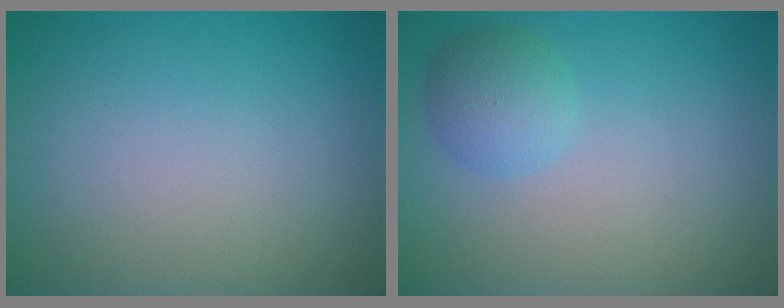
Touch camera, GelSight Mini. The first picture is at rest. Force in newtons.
{"total": 2.5, "press": 2.5, "slide": 0.1}